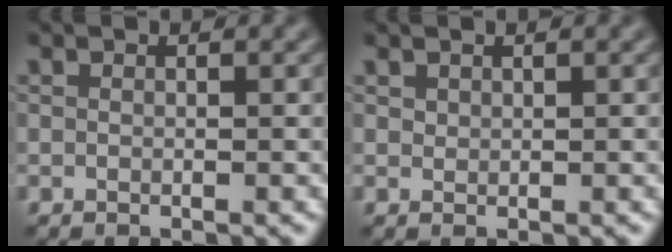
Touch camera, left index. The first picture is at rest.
{"total": 0.7, "force": [0.6, 0.3, 0.1], "torque": [-0.002, 0.000, 0.016]}